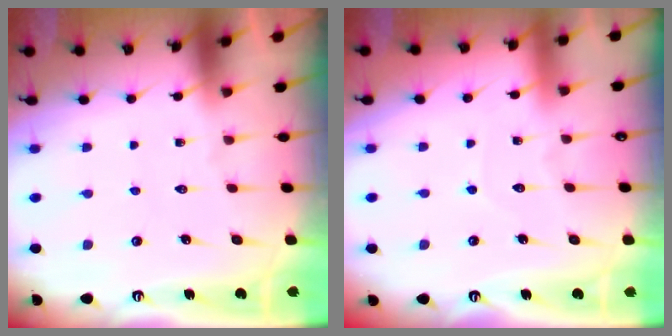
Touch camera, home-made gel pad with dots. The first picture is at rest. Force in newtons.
{"total": 2.5, "press": 2.5, "slide": 0.2}